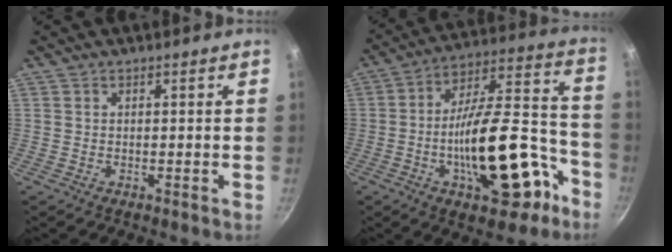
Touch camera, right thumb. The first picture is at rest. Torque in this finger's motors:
{"motor_torque": [2.74, 2.27, 2.35, -0.44, 0.50]}